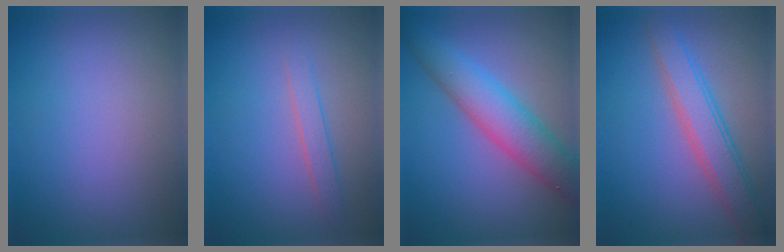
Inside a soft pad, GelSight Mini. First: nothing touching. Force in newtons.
{"total": 1.5, "press": 1.5, "slide": 0.1}
{"total": 5.6, "press": 5.6, "slide": 0.3}
{"total": 3.8, "press": 3.8, "slide": 0.2}